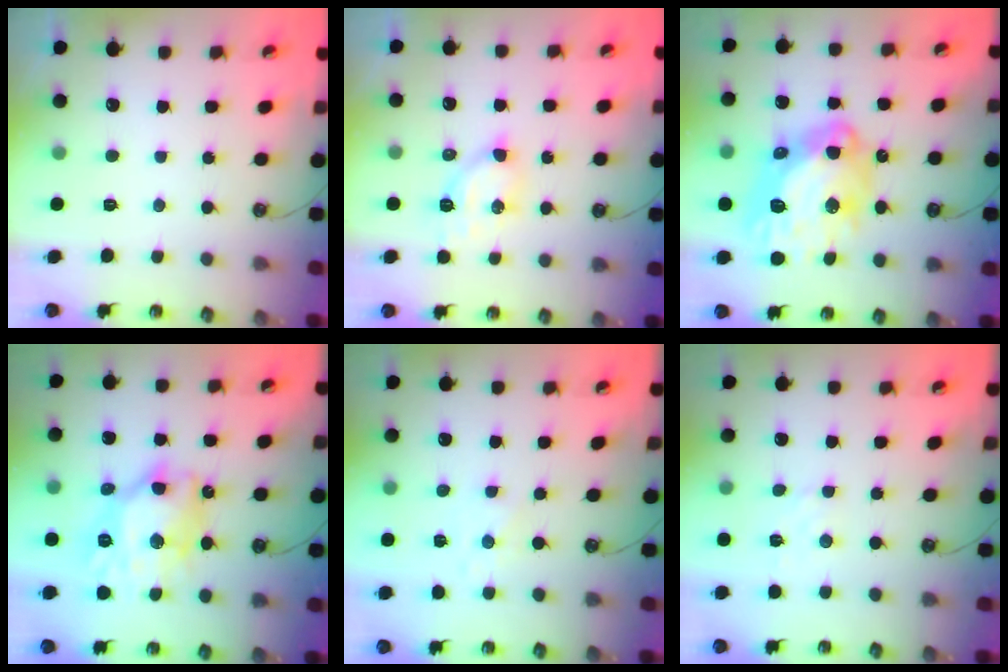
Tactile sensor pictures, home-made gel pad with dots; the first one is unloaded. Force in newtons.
{"total": 6.4, "press": 6.3, "slide": 0.4}
{"total": 20.9, "press": 20.8, "slide": 2.3}
{"total": 14.7, "press": 14.6, "slide": 1.7}
{"total": 2.2, "press": 2.1, "slide": 0.4}
{"total": 2.6, "press": 2.6, "slide": 0.4}